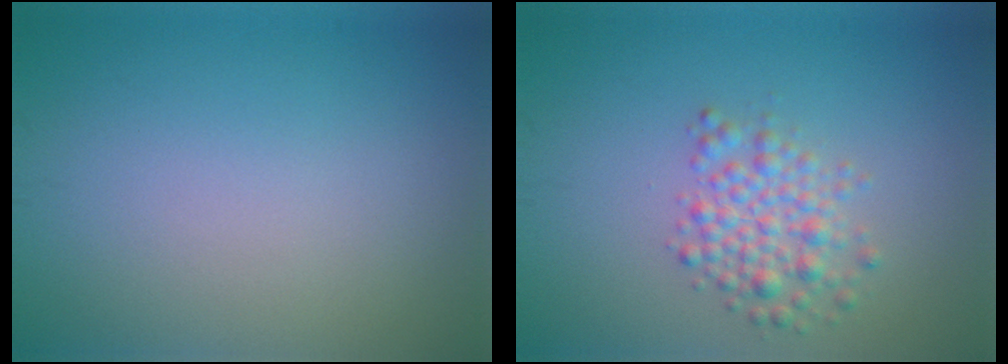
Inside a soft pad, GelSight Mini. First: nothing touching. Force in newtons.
{"total": 3.2, "press": 3.2, "slide": 0.1}